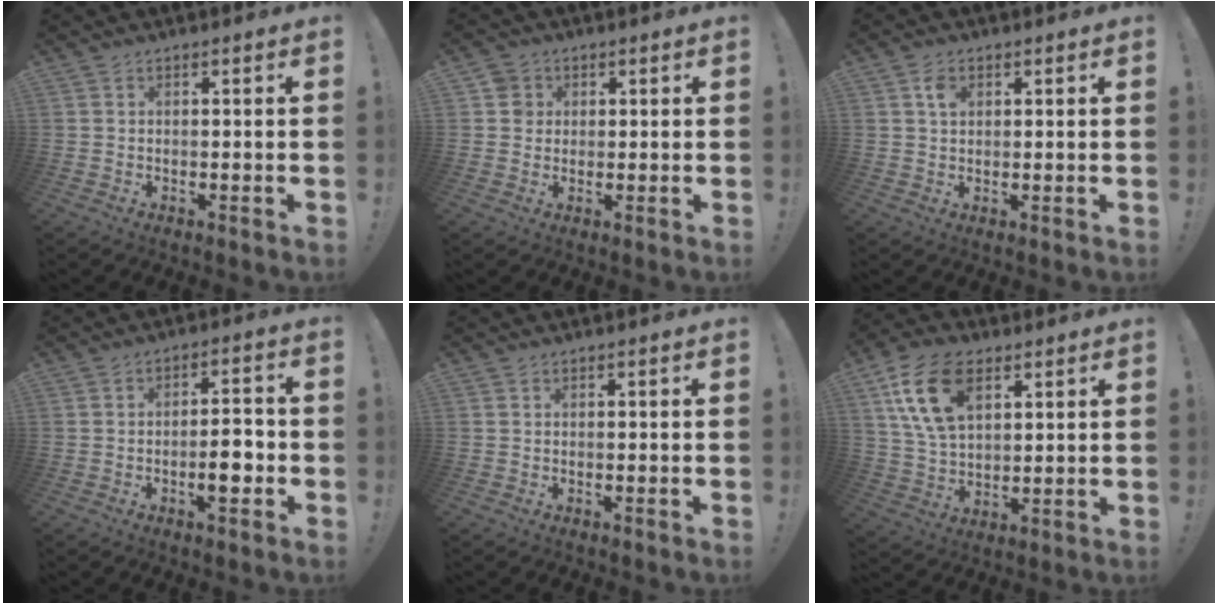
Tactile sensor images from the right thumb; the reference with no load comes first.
{"total": 4.0, "force": [1.0, 3.7, 1.0], "torque": [-0.020, 0.009, 0.021]}
{"total": 3.2, "force": [1.3, 2.1, 2.0], "torque": [-0.020, -0.005, 0.019]}
{"total": 7.0, "force": [-2.2, 2.7, 6.0], "torque": [-0.075, 0.010, -0.037]}
{"total": 0.0}
{"total": 16.3, "force": [7.3, 9.9, 10.7], "torque": [-0.209, -0.014, 0.133]}